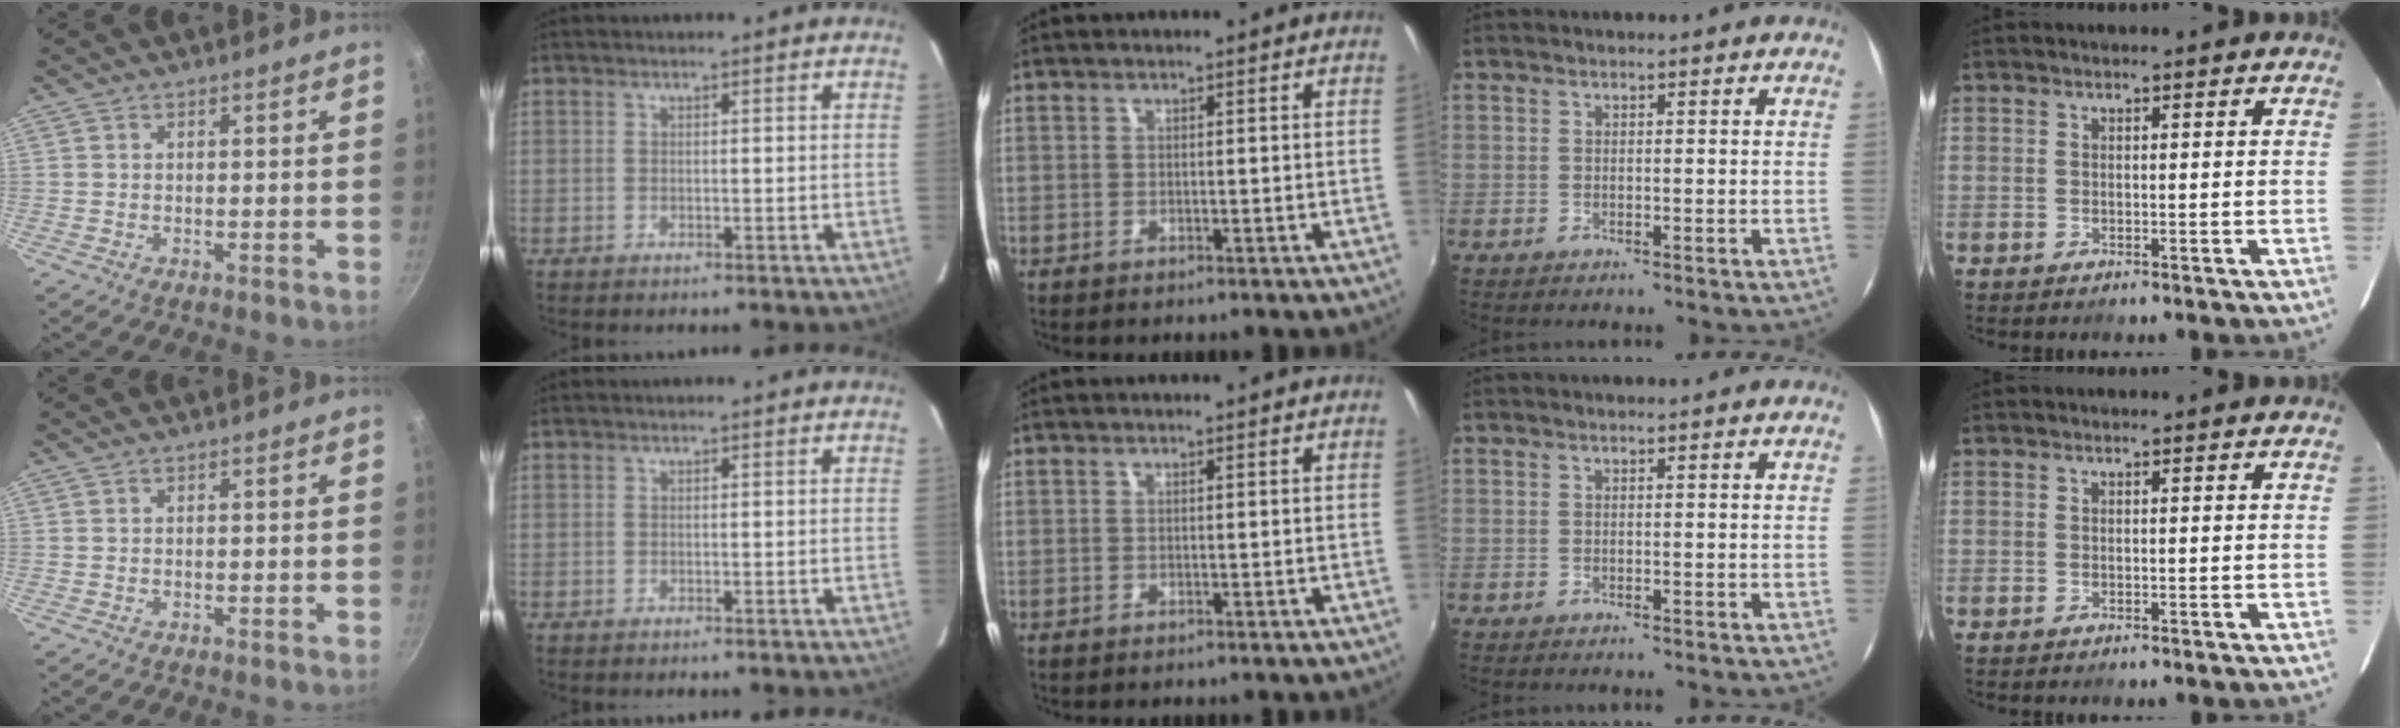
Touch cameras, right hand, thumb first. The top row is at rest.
{}